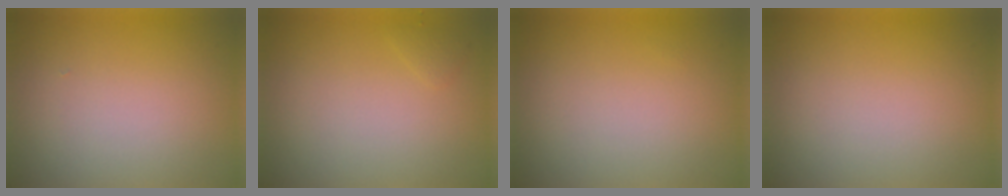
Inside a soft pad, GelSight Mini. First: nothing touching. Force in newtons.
{"total": 0.5, "press": 0.5, "slide": 0.1}
{"total": 0.0}
{"total": 0.0}